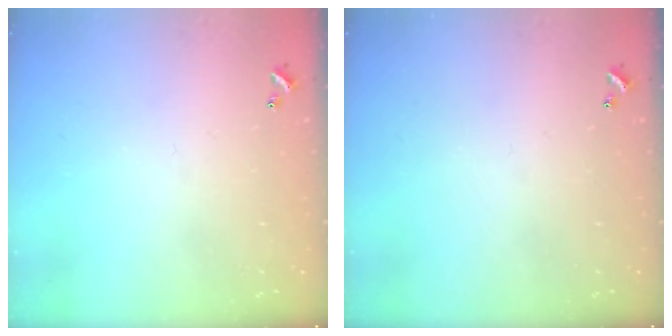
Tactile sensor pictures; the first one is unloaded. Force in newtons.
{"total": 0.0}